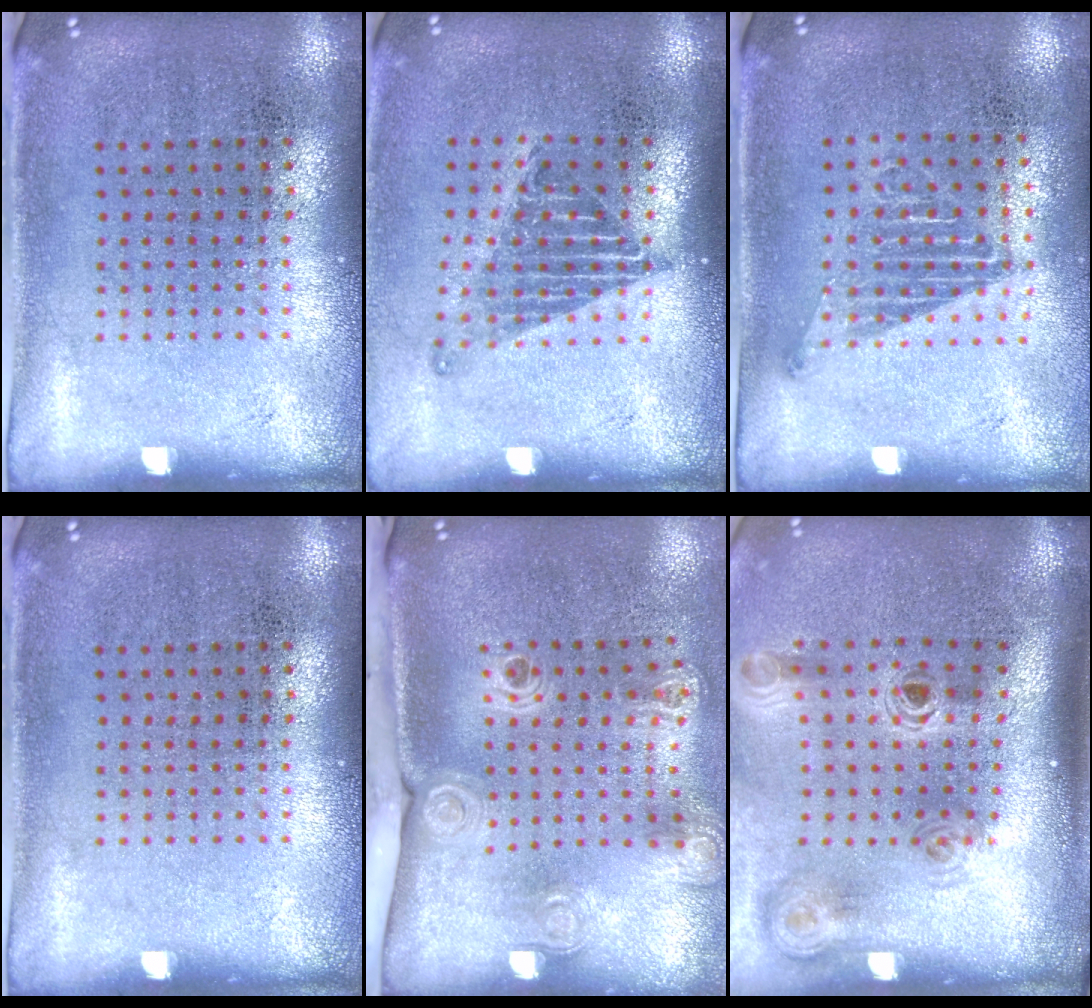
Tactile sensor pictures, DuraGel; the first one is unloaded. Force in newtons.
{"total": 1.3, "press": 1.1, "slide": 0.8}
{"total": 1.1, "press": 1.0, "slide": 0.6}
{"total": 0.0}
{"total": 2.2, "press": 1.6, "slide": 1.6}
{"total": 1.6, "press": 1.3, "slide": 1.0}